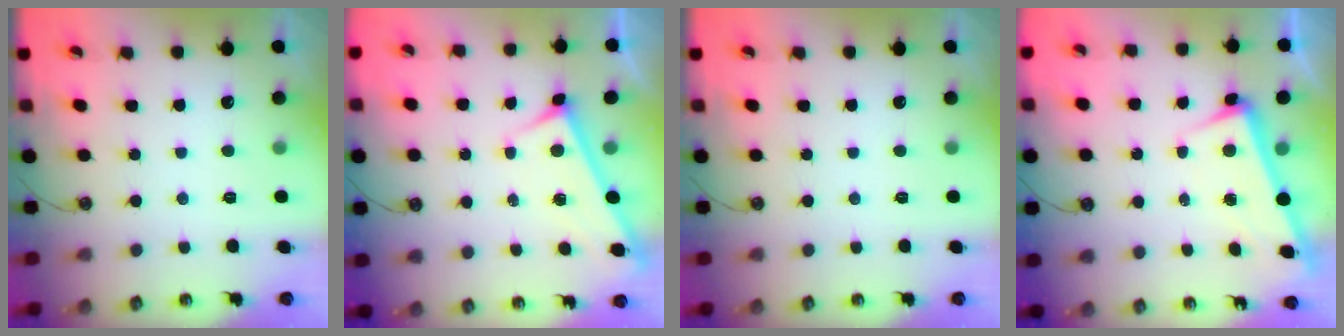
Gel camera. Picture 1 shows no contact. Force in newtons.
{"total": 3.1, "press": 3.1, "slide": 0.3}
{"total": 0.0}
{"total": 3.5, "press": 3.3, "slide": 1.1}